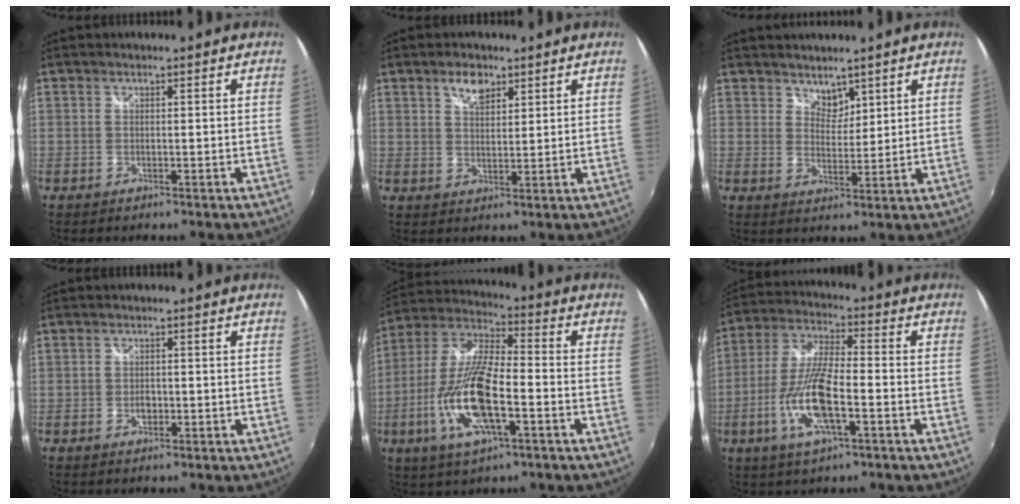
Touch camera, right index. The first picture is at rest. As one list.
[{"total": 4.4, "force": [2.8, 2.3, 2.5], "torque": [-0.038, 0.009, 0.052]}, {"total": 3.5, "force": [3.0, 1.9, 0.7], "torque": [-0.002, 0.005, 0.055]}, {"total": 1.9, "force": [-0.5, 1.4, 1.2], "torque": [-0.021, 0.000, -0.009]}, {"total": 16.8, "force": [-5.5, 5.3, 15.0], "torque": [-0.312, -0.013, -0.108]}, {"total": 13.2, "force": [-4.5, 3.7, 11.9], "torque": [-0.251, -0.007, -0.087]}]